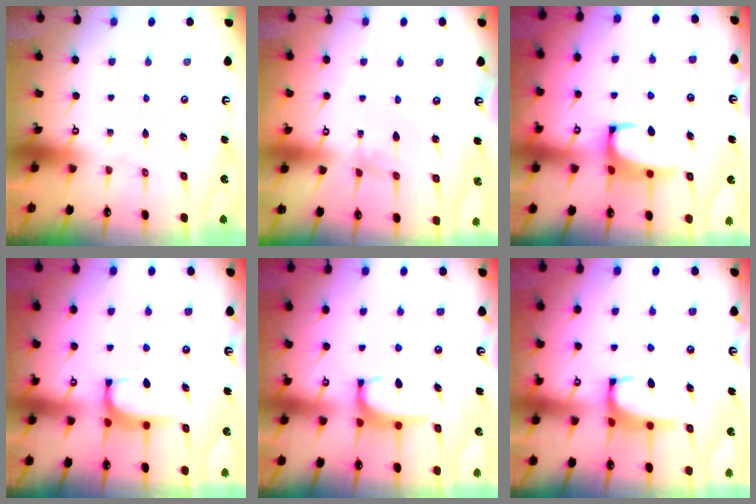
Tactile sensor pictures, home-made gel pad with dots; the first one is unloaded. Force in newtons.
{"total": 2.7, "press": 2.7, "slide": 0.1}
{"total": 2.4, "press": 2.2, "slide": 0.9}
{"total": 1.9, "press": 1.9, "slide": 0.5}
{"total": 3.5, "press": 3.4, "slide": 0.4}
{"total": 2.0, "press": 1.9, "slide": 0.7}